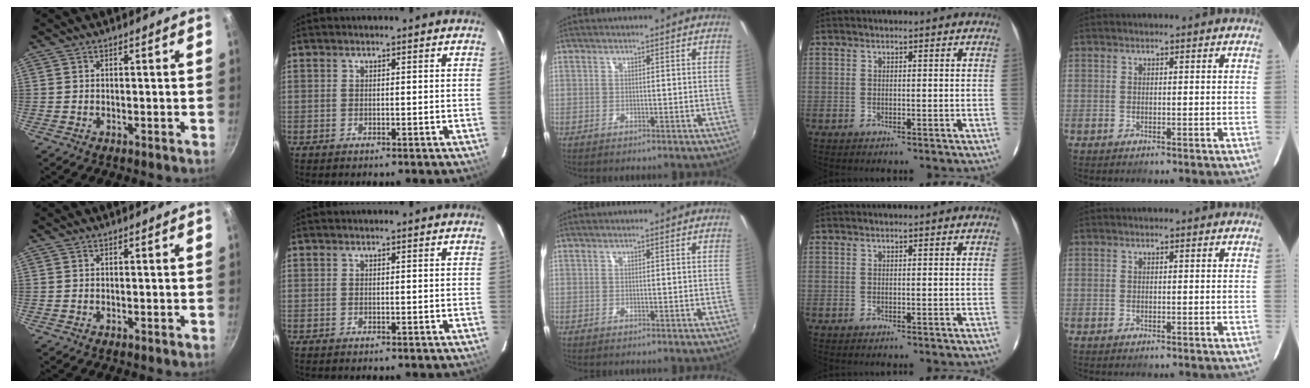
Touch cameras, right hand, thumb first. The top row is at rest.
{}